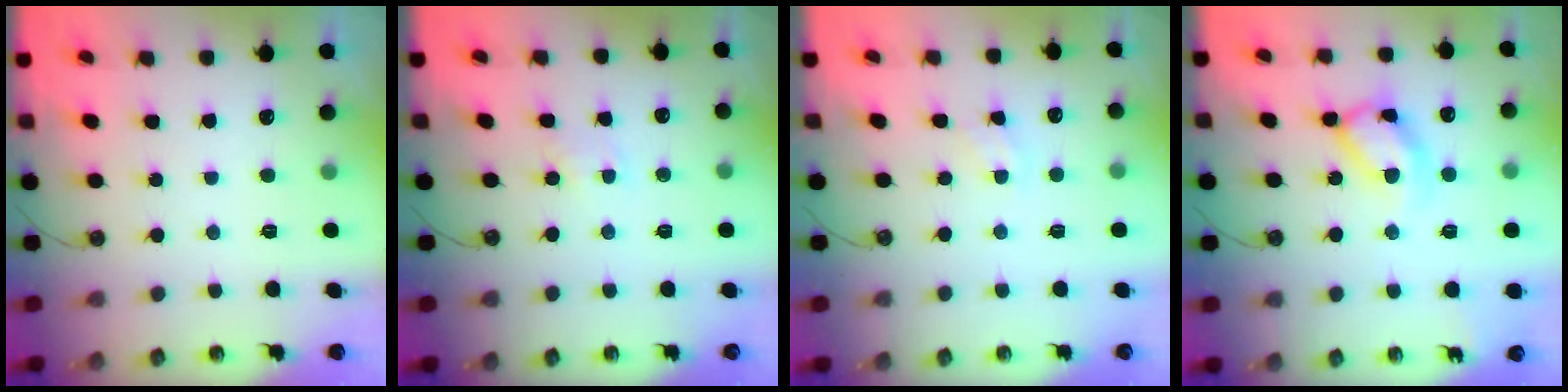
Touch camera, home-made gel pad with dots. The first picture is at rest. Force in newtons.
{"total": 2.5, "press": 2.5, "slide": 0.3}
{"total": 2.4, "press": 2.3, "slide": 0.4}
{"total": 13.1, "press": 13.0, "slide": 1.5}